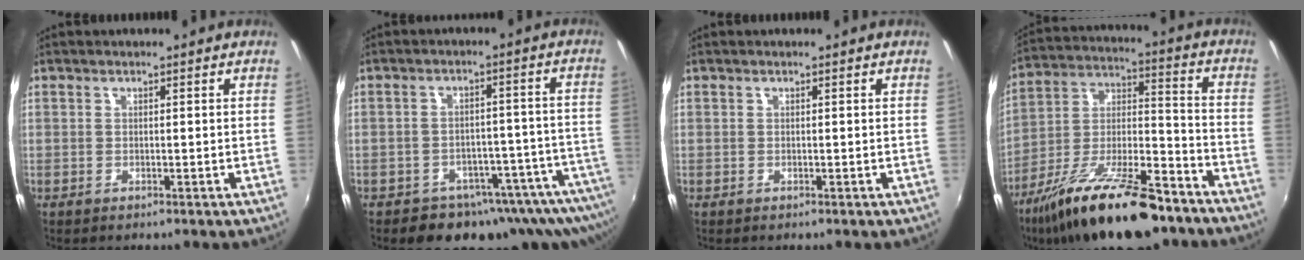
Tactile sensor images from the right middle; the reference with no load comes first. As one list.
[{"total": 17.3, "force": [-13.3, 8.7, 6.7], "torque": [-0.092, 0.007, -0.156]}, {"total": 0.0}, {"total": 23.4, "force": [-15.7, 7.6, 15.5], "torque": [-0.275, -0.018, -0.251]}]